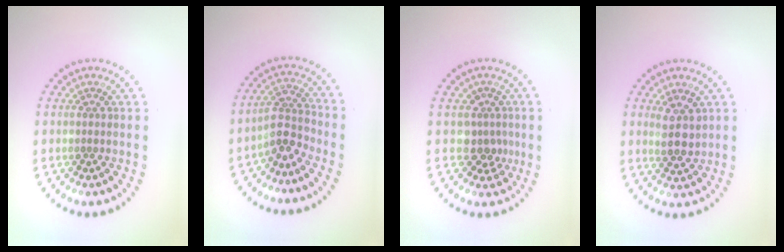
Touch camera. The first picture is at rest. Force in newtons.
{"total": 2.8, "press": 2.4, "slide": 1.5}
{"total": 2.4, "press": 1.8, "slide": 1.6}
{"total": 2.8, "press": 2.6, "slide": 1.1}